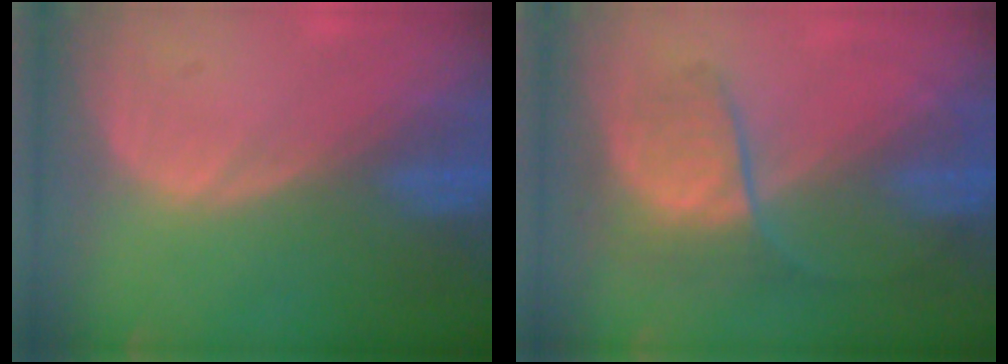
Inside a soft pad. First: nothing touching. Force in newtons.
{"total": 6.6, "press": 6.2, "slide": 2.3}